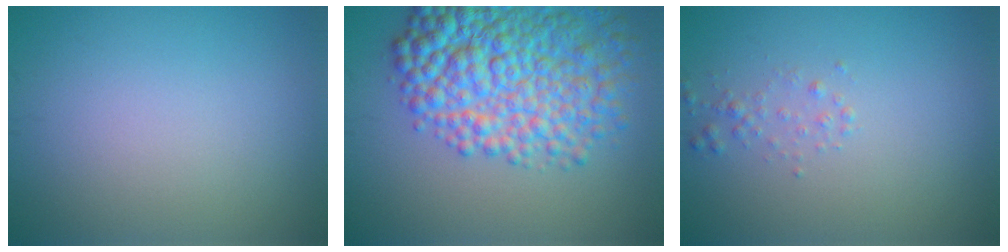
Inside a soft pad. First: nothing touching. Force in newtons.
{"total": 9.9, "press": 9.9, "slide": 0.3}
{"total": 0.9, "press": 0.9, "slide": 0.0}